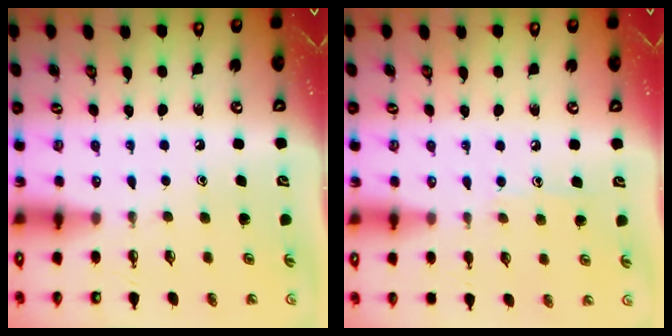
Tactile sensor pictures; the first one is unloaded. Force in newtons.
{"total": 5.3, "press": 5.3, "slide": 0.6}